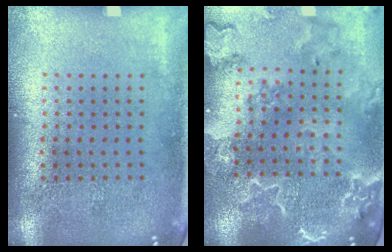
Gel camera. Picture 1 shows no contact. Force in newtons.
{"total": 2.8, "press": 2.6, "slide": 1.0}